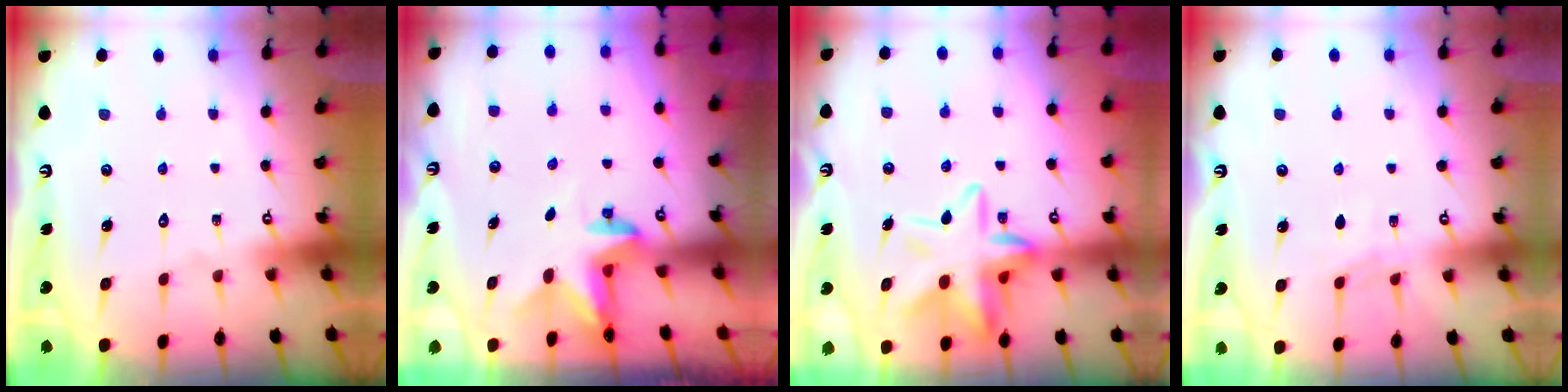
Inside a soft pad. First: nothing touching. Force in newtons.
{"total": 2.4, "press": 2.3, "slide": 0.4}
{"total": 14.3, "press": 14.2, "slide": 1.6}
{"total": 3.0, "press": 3.0, "slide": 0.5}